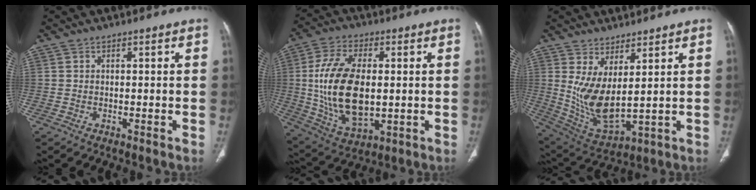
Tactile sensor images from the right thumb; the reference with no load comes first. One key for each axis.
{"total": 18.7, "fx": 0.5, "fy": 10.1, "fz": 15.7, "tx": -0.301, "ty": -0.009, "tz": 0.021}
{"total": 11.0, "fx": 2.8, "fy": 4.2, "fz": 9.7, "tx": -0.188, "ty": -0.034, "tz": 0.078}